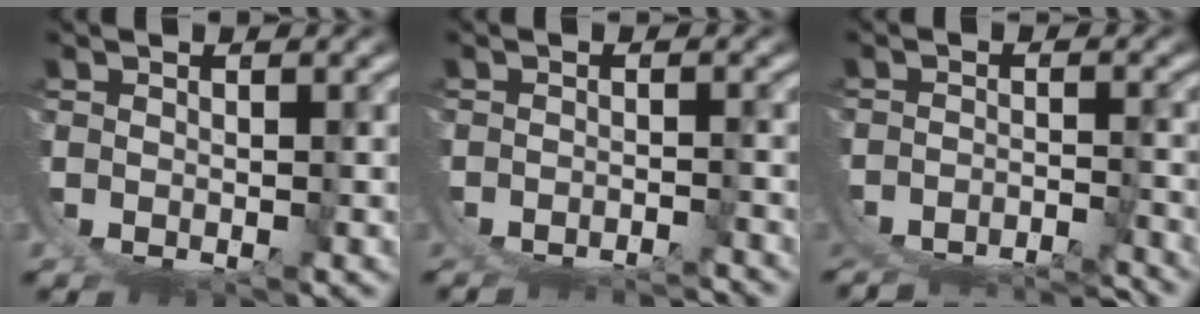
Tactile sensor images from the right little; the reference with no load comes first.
{"total": 6.1, "force": [-5.5, 2.1, 1.7], "torque": [-0.032, -0.017, -0.079]}
{"total": 8.7, "force": [-7.5, 2.7, 3.4], "torque": [-0.049, -0.033, -0.103]}